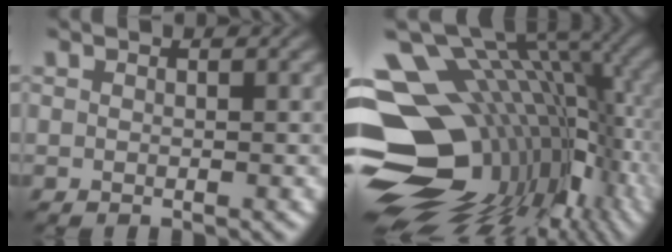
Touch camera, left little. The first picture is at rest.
{"total": 20.0, "force": [-2.6, 13.1, 14.8], "torque": [-0.257, -0.006, -0.013]}